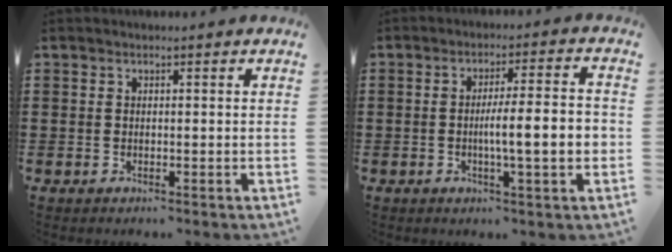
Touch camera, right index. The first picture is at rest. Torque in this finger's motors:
{"motor_torque": [2.14, 0.00, 0.51, 0.16]}